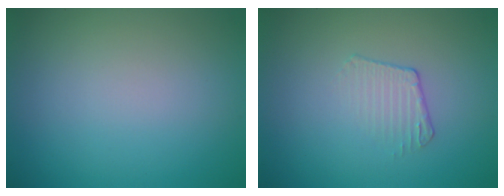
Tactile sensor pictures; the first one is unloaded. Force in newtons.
{"total": 1.5, "press": 0.7, "slide": 1.4}